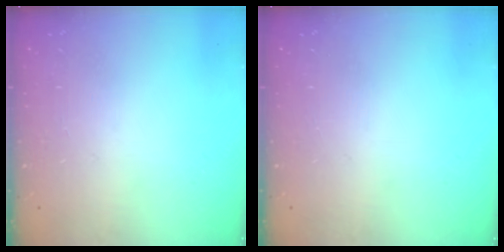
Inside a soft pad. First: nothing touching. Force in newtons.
{"total": 0.0}